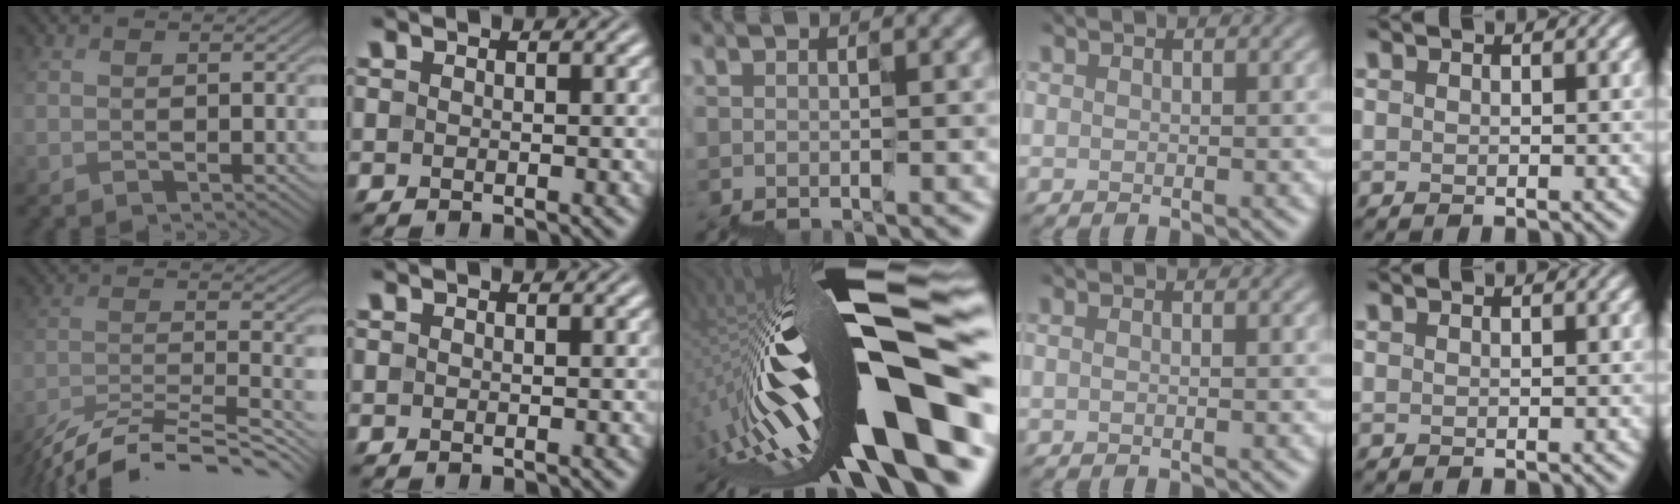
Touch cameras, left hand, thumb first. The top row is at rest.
{"thumb": {"total": 13.6, "force": [-12.2, 1.9, 5.6], "torque": [-0.083, 0.000, -0.206]}, "middle": {"total": 19.0, "force": [-4.2, 4.8, 17.9], "torque": [-0.279, 0.029, -0.085]}}